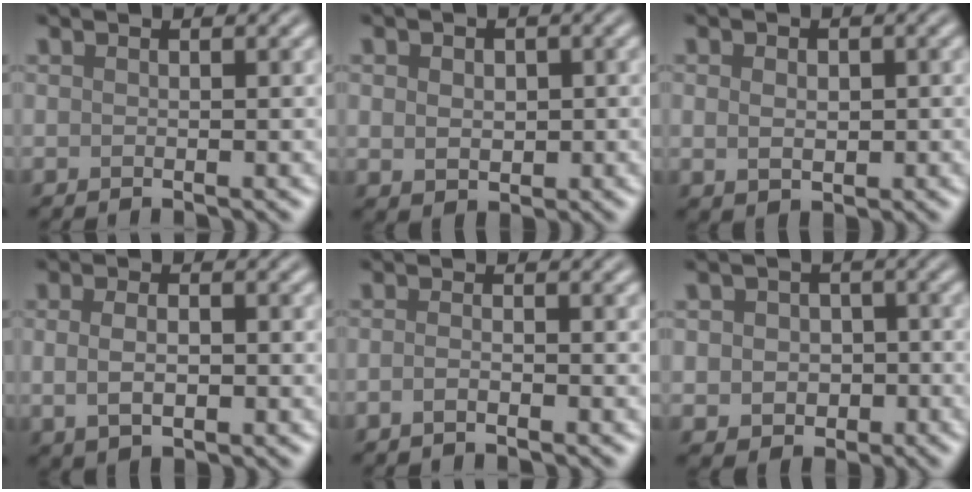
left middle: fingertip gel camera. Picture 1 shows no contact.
{"total": 2.5, "force": [0.4, 2.0, 1.4], "torque": [-0.021, 0.003, 0.002]}
{"total": 2.1, "force": [0.2, 1.6, 1.4], "torque": [-0.019, 0.000, 0.007]}
{"total": 3.5, "force": [-0.1, 2.1, 2.8], "torque": [-0.041, -0.001, 0.001]}
{"total": 1.2, "force": [-0.7, 0.4, 0.9], "torque": [-0.018, 0.000, -0.016]}
{"total": 4.2, "force": [-0.4, 3.6, 2.0], "torque": [-0.018, -0.001, -0.015]}